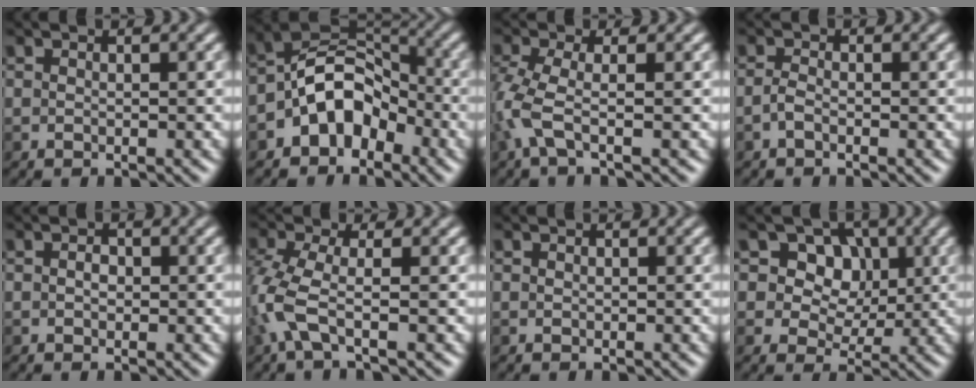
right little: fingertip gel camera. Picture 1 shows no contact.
{"total": 6.0, "force": [-3.0, 3.7, 3.6], "torque": [-0.045, 0.018, -0.063]}
{"total": 3.0, "force": [-1.2, 0.4, 2.7], "torque": [-0.077, 0.005, -0.029]}
{"total": 0.9, "force": [-0.7, 0.3, 0.6], "torque": [-0.015, 0.005, -0.014]}
{"total": 1.6, "force": [0.4, 1.2, 1.0], "torque": [-0.004, 0.011, -0.012]}
{"total": 3.7, "force": [-1.5, 0.7, 3.3], "torque": [-0.089, 0.006, -0.035]}
{"total": 0.0}
{"total": 8.7, "force": [4.0, 6.6, 4.1], "torque": [-0.056, 0.009, 0.050]}